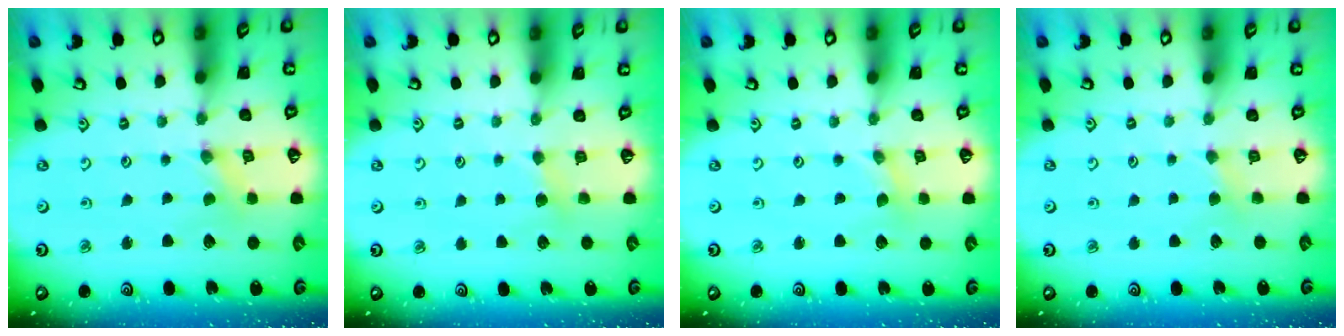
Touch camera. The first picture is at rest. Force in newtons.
{"total": 2.9, "press": 2.9, "slide": 0.5}
{"total": 0.8, "press": 0.8, "slide": 0.2}
{"total": 2.9, "press": 2.8, "slide": 0.4}